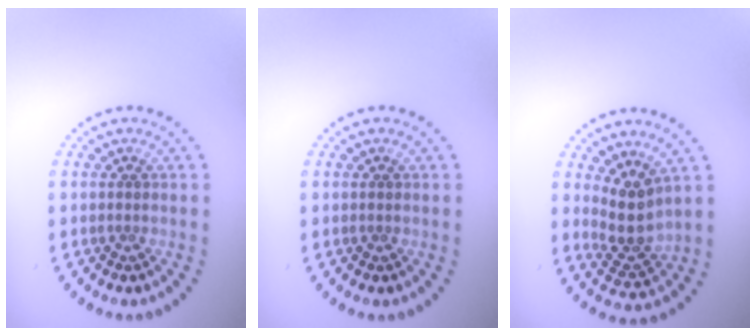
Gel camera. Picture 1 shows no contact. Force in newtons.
{"total": 0.0}
{"total": 3.3, "press": 2.7, "slide": 2.0}